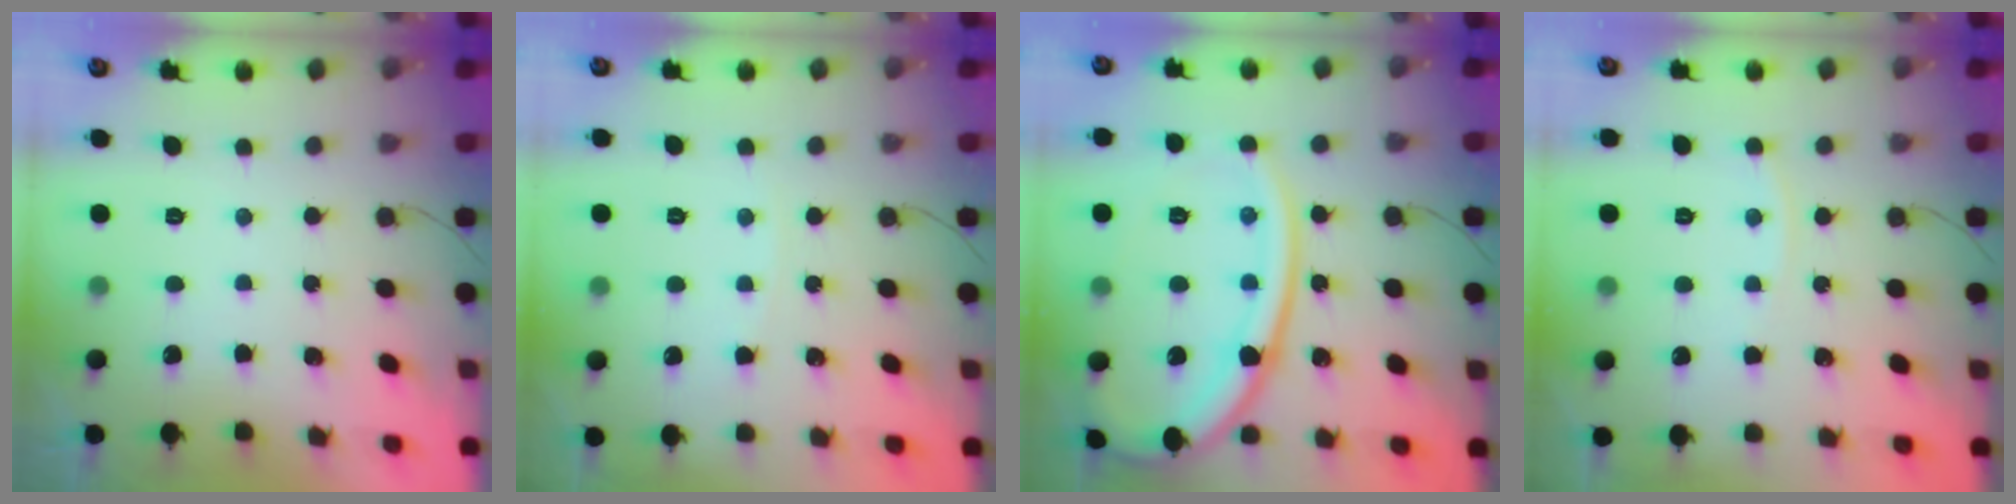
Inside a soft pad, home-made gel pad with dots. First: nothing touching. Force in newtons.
{"total": 2.4, "press": 2.4, "slide": 0.3}
{"total": 19.2, "press": 19.0, "slide": 2.2}
{"total": 3.3, "press": 3.3, "slide": 0.5}